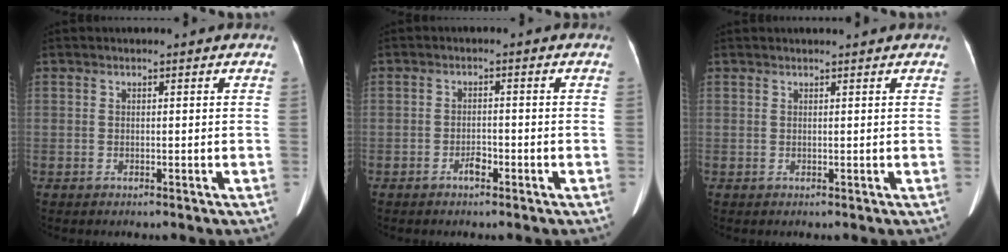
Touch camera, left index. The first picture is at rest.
{"total": 2.0, "force": [-1.9, 0.5, 0.7], "torque": [-0.010, -0.013, -0.027]}
{"total": 2.4, "force": [2.3, -0.1, 0.6], "torque": [-0.007, 0.018, 0.033]}